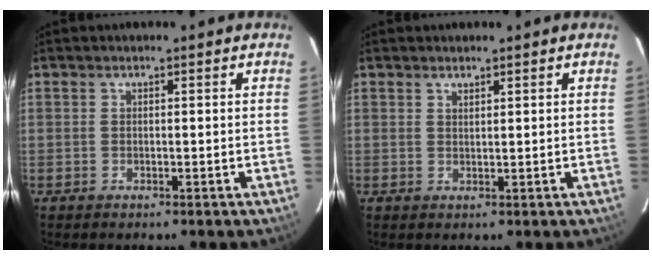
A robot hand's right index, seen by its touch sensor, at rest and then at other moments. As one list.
[{"total": 1.0, "force": [0.9, 0.3, 0.4], "torque": [-0.006, 0.000, 0.016]}]